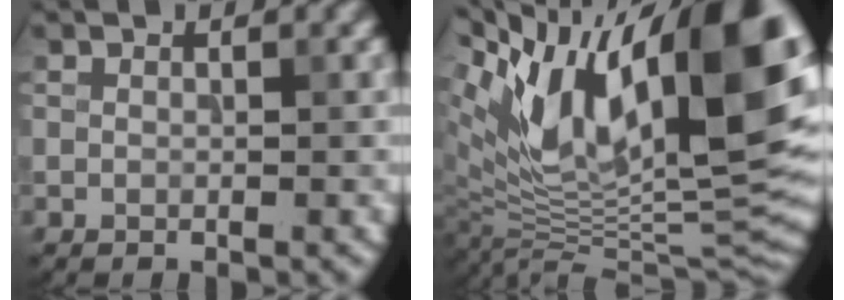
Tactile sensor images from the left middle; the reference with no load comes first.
{"total": 17.3, "force": [5.5, 7.7, 14.5], "torque": [-0.223, 0.008, 0.090]}